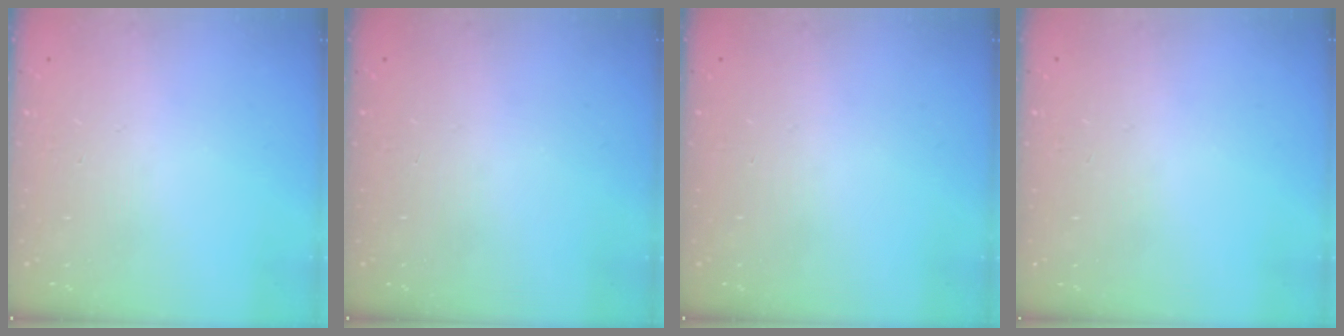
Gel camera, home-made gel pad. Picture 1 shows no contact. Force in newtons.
{"total": 0.0}
{"total": 0.0}
{"total": 0.0}